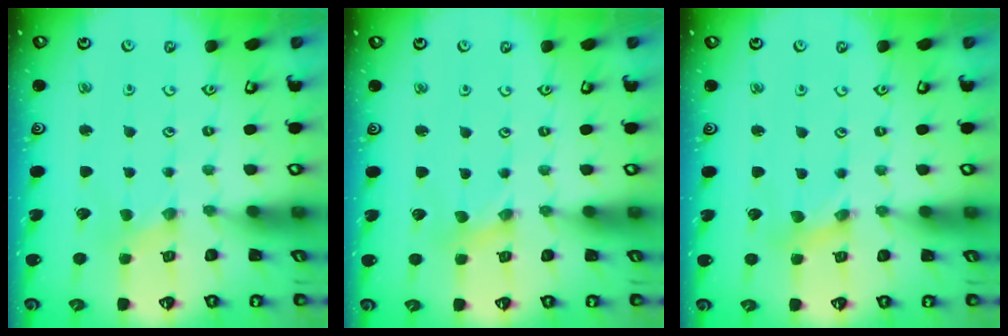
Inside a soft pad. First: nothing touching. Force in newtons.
{"total": 0.0}
{"total": 1.0, "press": 1.0, "slide": 0.2}